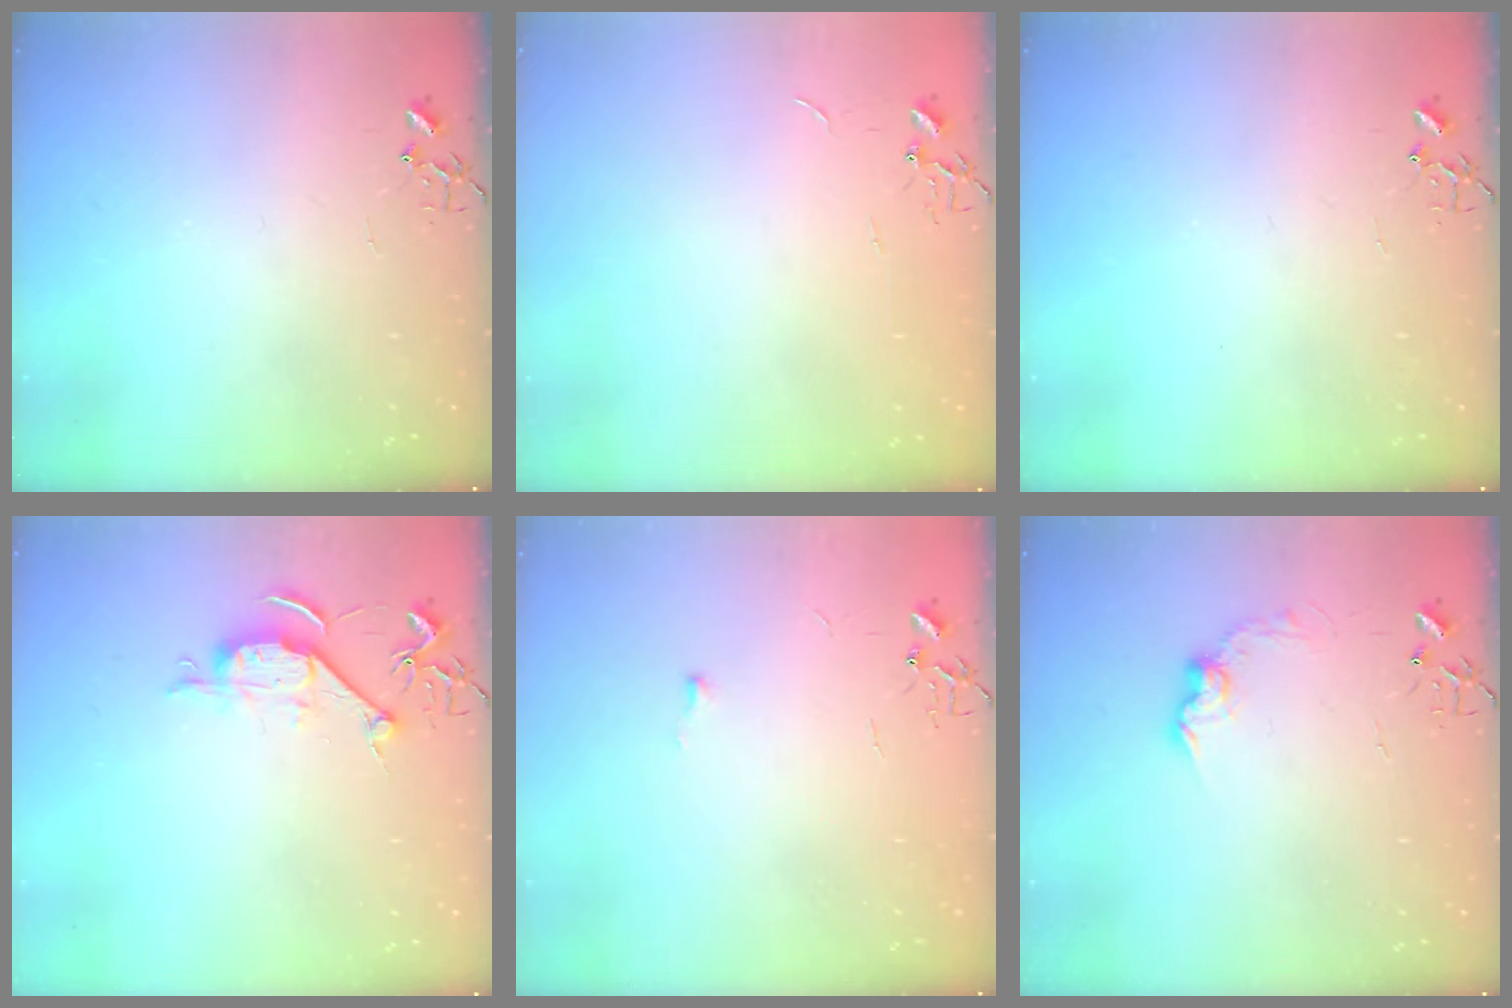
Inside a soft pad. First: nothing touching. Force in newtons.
{"total": 0.7, "press": 0.7, "slide": 0.1}
{"total": 0.0}
{"total": 7.1, "press": 7.0, "slide": 0.8}
{"total": 3.0, "press": 2.9, "slide": 0.4}
{"total": 8.5, "press": 8.5, "slide": 0.4}